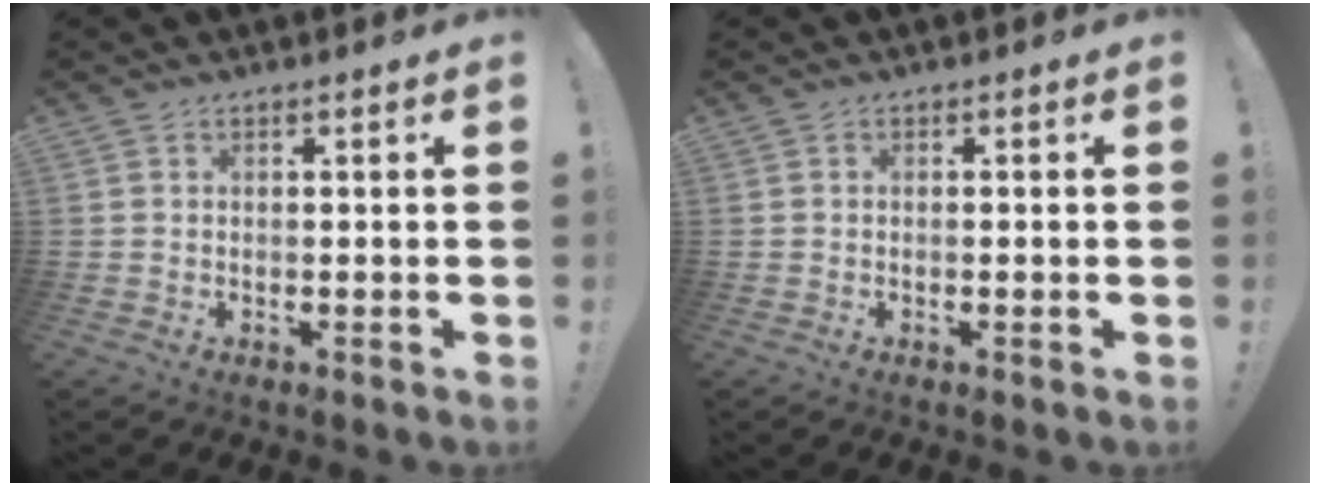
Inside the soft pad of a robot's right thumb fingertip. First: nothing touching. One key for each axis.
{"total": 0.7, "fx": -0.3, "fy": -0.1, "fz": 0.6, "tx": -0.017, "ty": 0.002, "tz": -0.004}